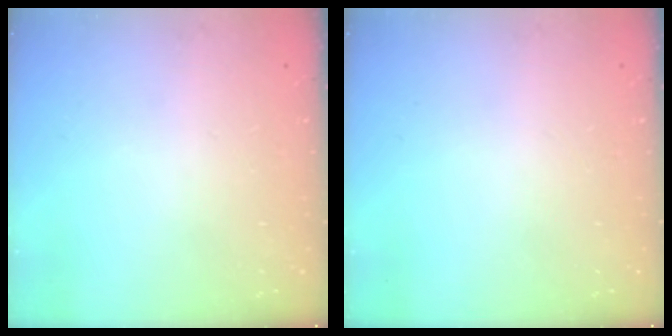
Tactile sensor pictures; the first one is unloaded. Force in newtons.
{"total": 0.0}